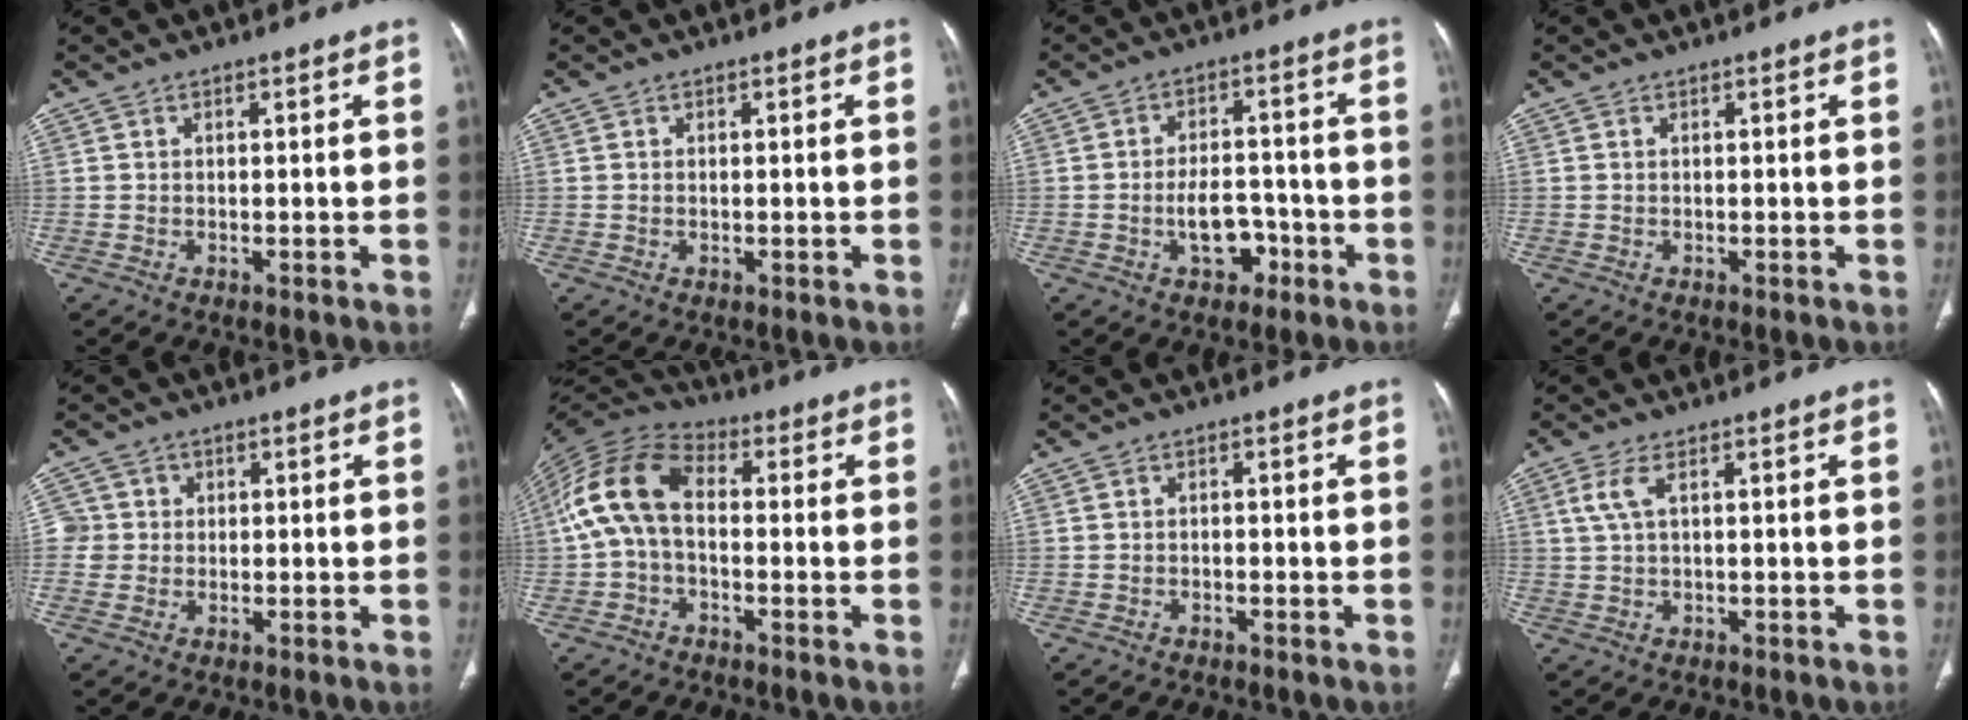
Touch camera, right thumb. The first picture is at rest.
{"total": 0.0}
{"total": 6.8, "force": [-2.7, 4.4, 4.5], "torque": [-0.053, 0.029, -0.040]}
{"total": 0.0}
{"total": 3.6, "force": [0.3, 3.5, 0.2], "torque": [0.025, 0.008, 0.004]}
{"total": 12.0, "force": [0.0, 7.2, 9.6], "torque": [-0.189, 0.034, -0.014]}
{"total": 0.6, "force": [-0.5, 0.3, 0.2], "torque": [-0.004, 0.002, -0.011]}
{"total": 3.0, "force": [1.0, 0.9, 2.7], "torque": [-0.083, 0.010, 0.025]}